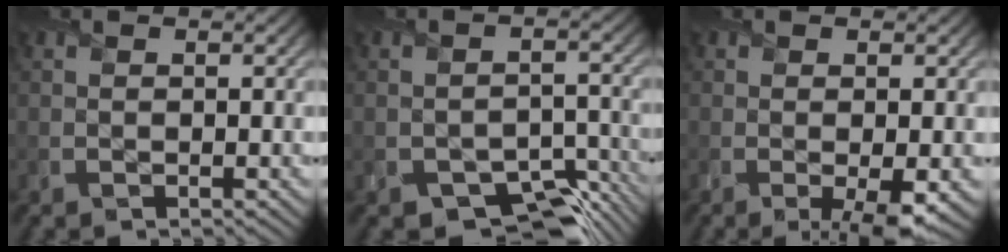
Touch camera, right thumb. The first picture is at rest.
{"total": 6.8, "force": [-4.6, 3.8, 3.3], "torque": [-0.043, -0.016, -0.069]}
{"total": 3.6, "force": [-0.9, 0.9, 3.3], "torque": [-0.056, -0.012, -0.016]}